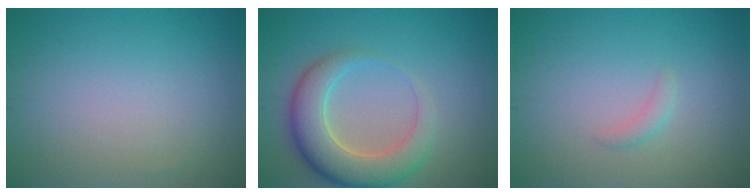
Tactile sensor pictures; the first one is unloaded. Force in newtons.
{"total": 6.7, "press": 6.7, "slide": 0.5}
{"total": 1.0, "press": 1.0, "slide": 0.0}